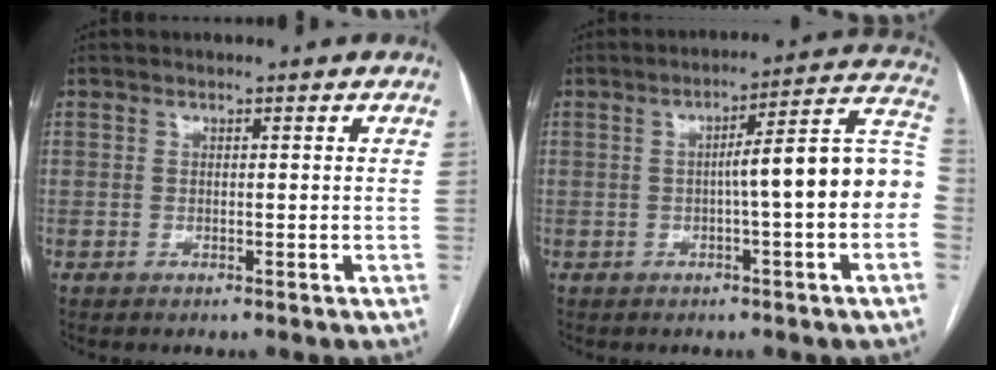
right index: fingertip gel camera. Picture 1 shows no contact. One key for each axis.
{"total": 13.0, "fx": -1.3, "fy": 0.5, "fz": 12.9, "tx": -0.166, "ty": 0.038, "tz": -0.023}